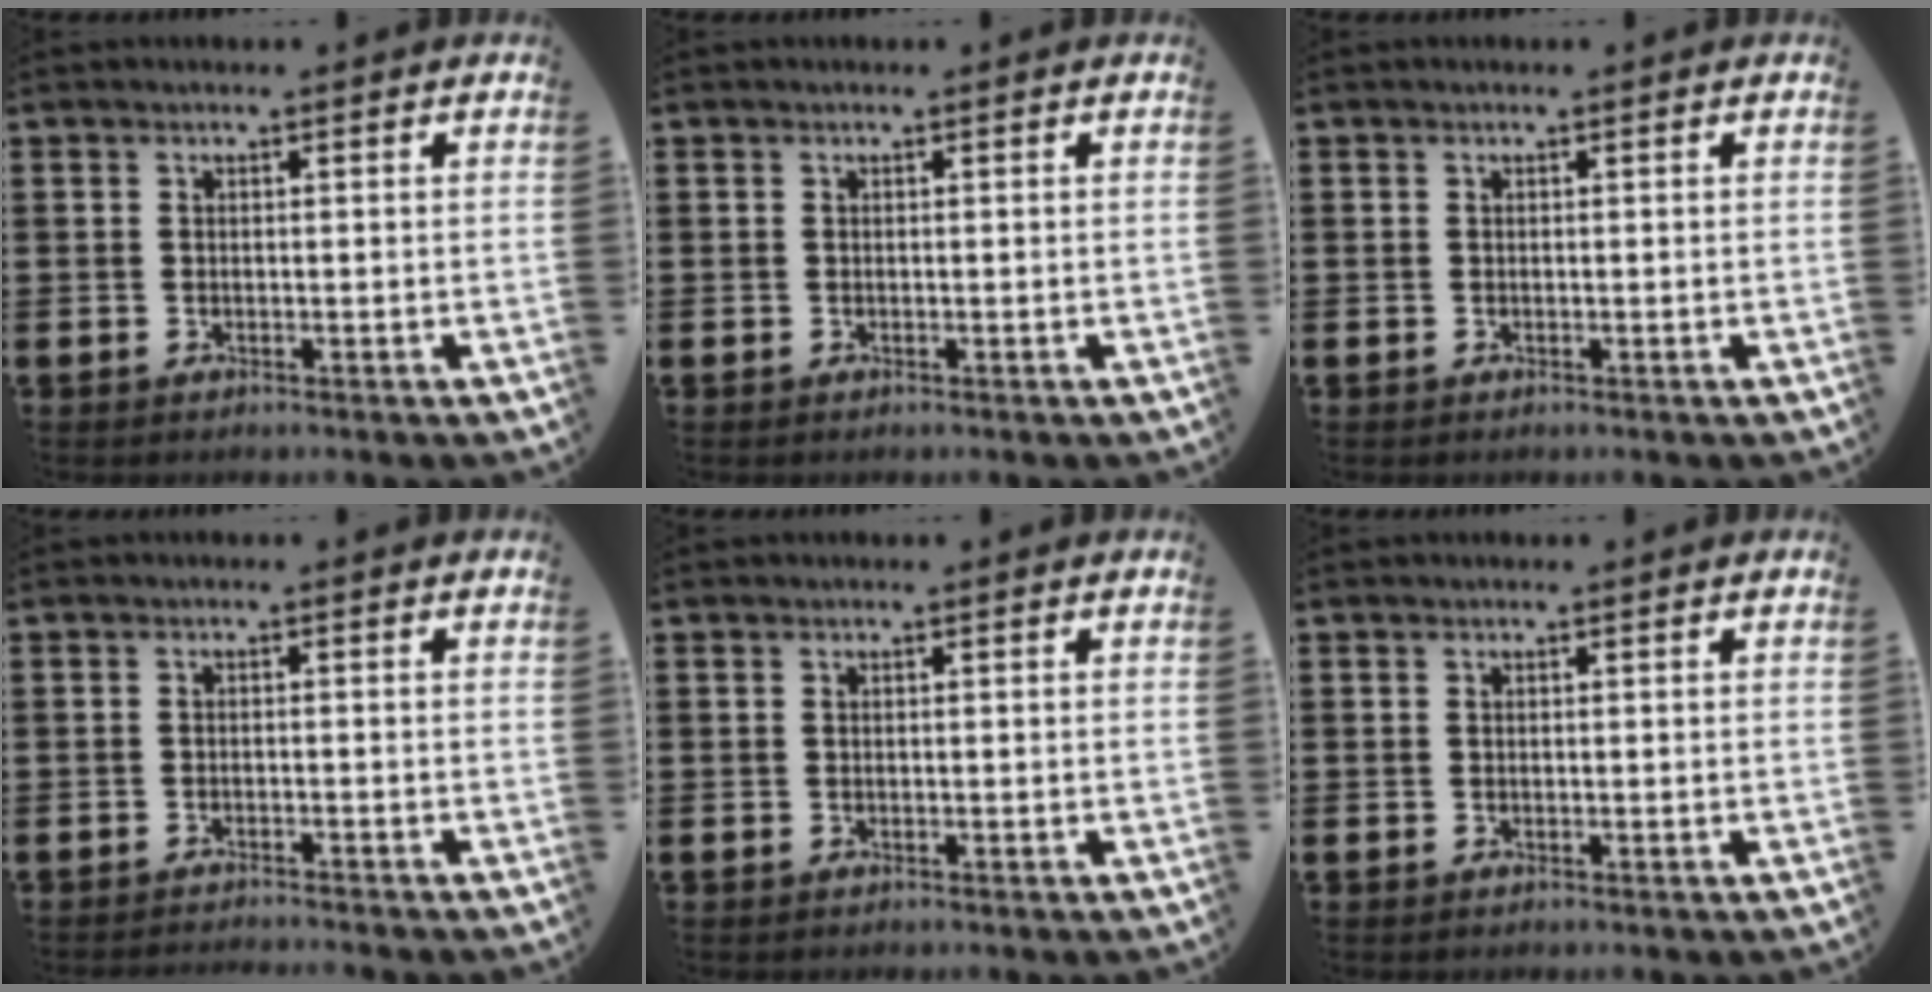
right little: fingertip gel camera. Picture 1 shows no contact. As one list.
[{"total": 0.0}, {"total": 0.0}, {"total": 1.1, "force": [-1.0, -0.2, 0.0], "torque": [-0.001, 0.001, -0.021]}, {"total": 0.0}, {"total": 0.0}]